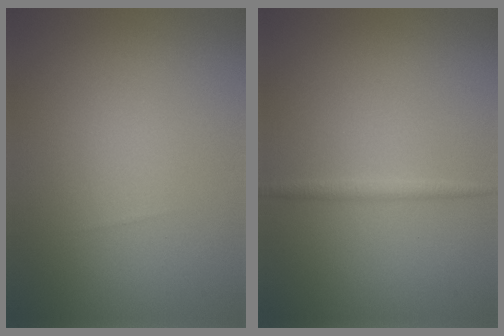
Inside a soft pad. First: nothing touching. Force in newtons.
{"total": 1.1, "press": 1.1, "slide": 0.0}